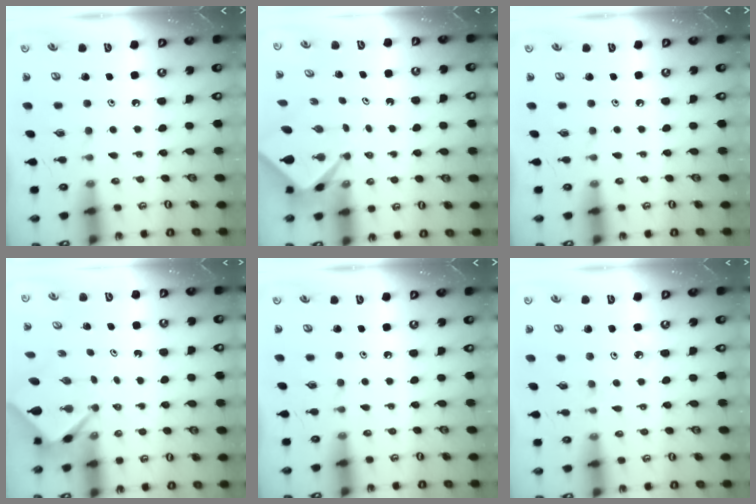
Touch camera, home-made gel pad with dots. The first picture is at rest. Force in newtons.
{"total": 2.3, "press": 2.3, "slide": 0.3}
{"total": 0.0}
{"total": 2.5, "press": 2.5, "slide": 0.2}
{"total": 0.0}
{"total": 4.8, "press": 4.7, "slide": 0.6}